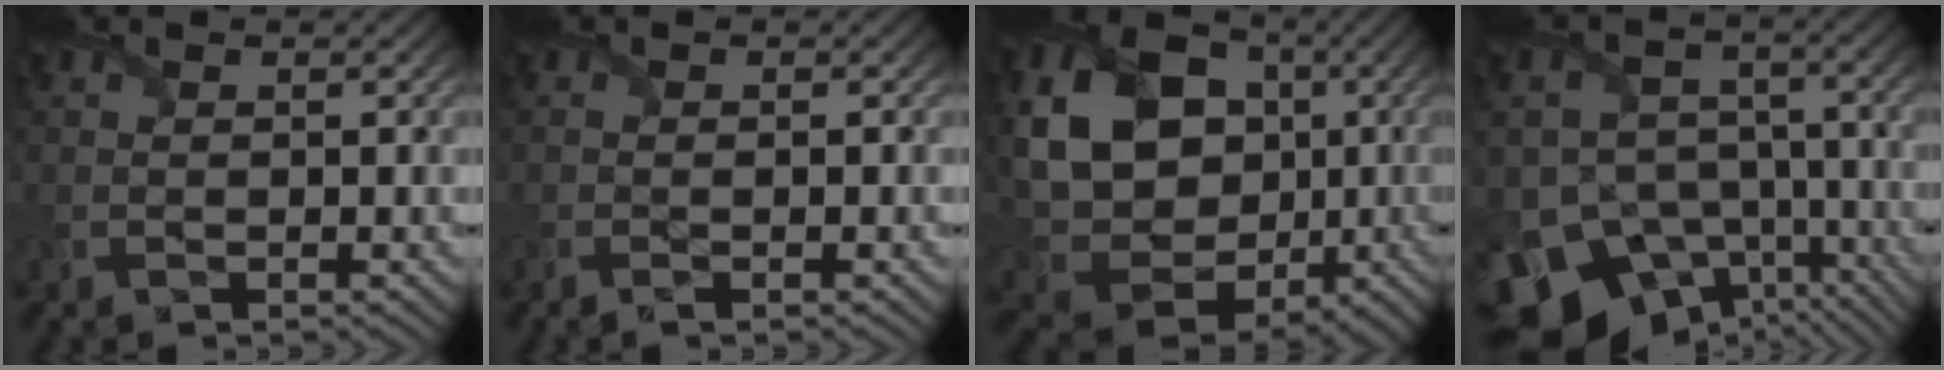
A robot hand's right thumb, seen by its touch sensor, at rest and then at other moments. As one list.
[{"total": 1.3, "force": [-0.9, -0.4, 0.9], "torque": [-0.017, -0.005, -0.016]}, {"total": 21.0, "force": [1.6, 17.6, 11.4], "torque": [-0.265, -0.002, 0.038]}, {"total": 17.4, "force": [-11.0, 12.0, 6.3], "torque": [-0.151, -0.059, -0.156]}]